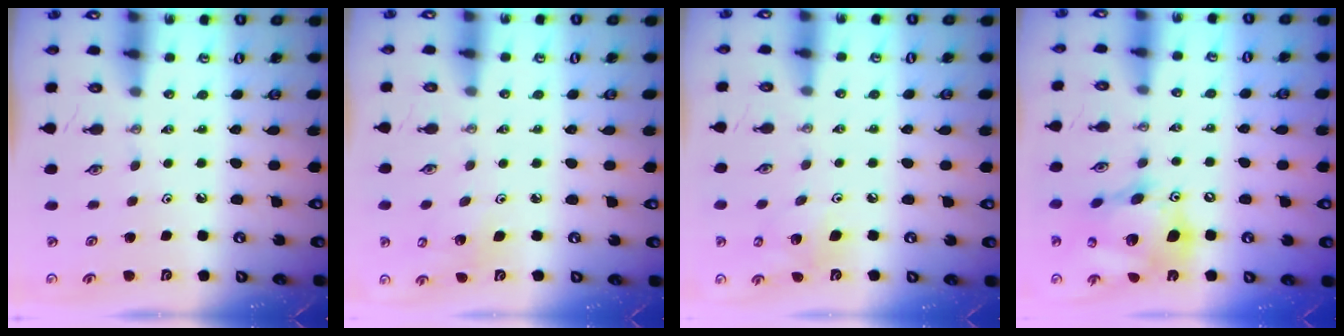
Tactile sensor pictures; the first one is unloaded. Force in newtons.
{"total": 3.6, "press": 3.2, "slide": 1.6}
{"total": 7.9, "press": 7.8, "slide": 1.4}
{"total": 19.2, "press": 19.0, "slide": 3.2}